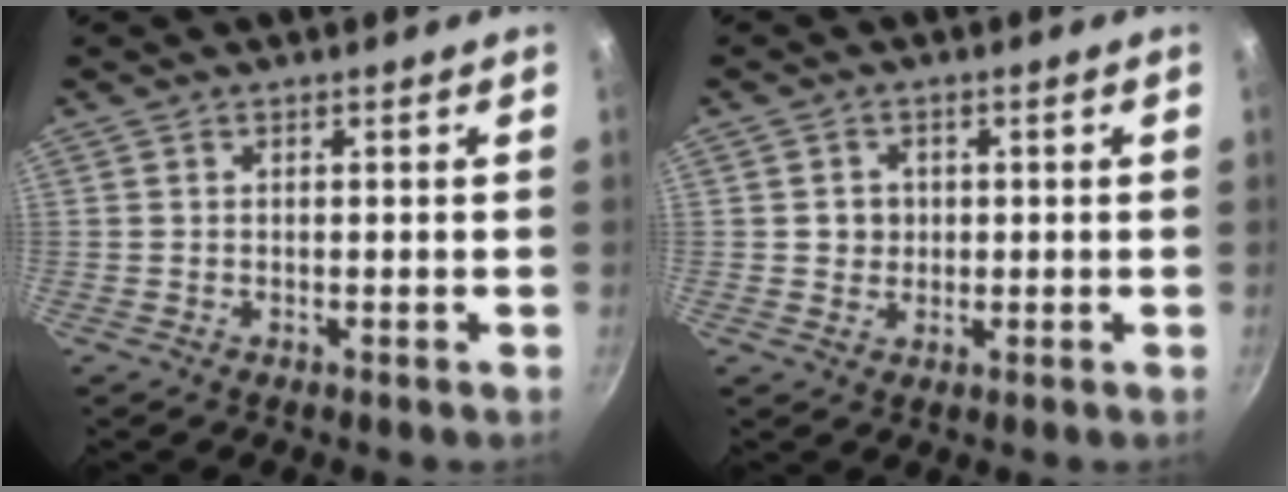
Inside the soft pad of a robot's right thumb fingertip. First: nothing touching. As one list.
[{"total": 3.1, "force": [0.3, 2.9, 1.2], "torque": [0.000, 0.003, 0.004]}]